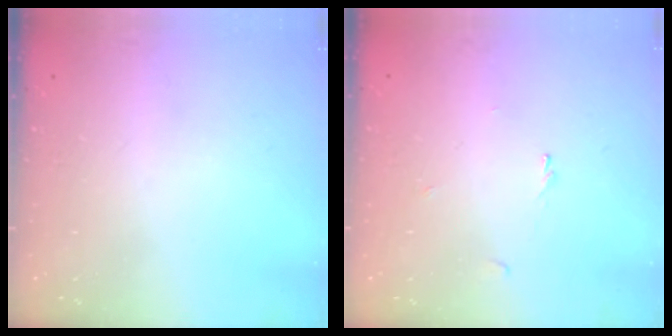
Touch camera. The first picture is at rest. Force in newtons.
{"total": 0.7, "press": 0.6, "slide": 0.4}